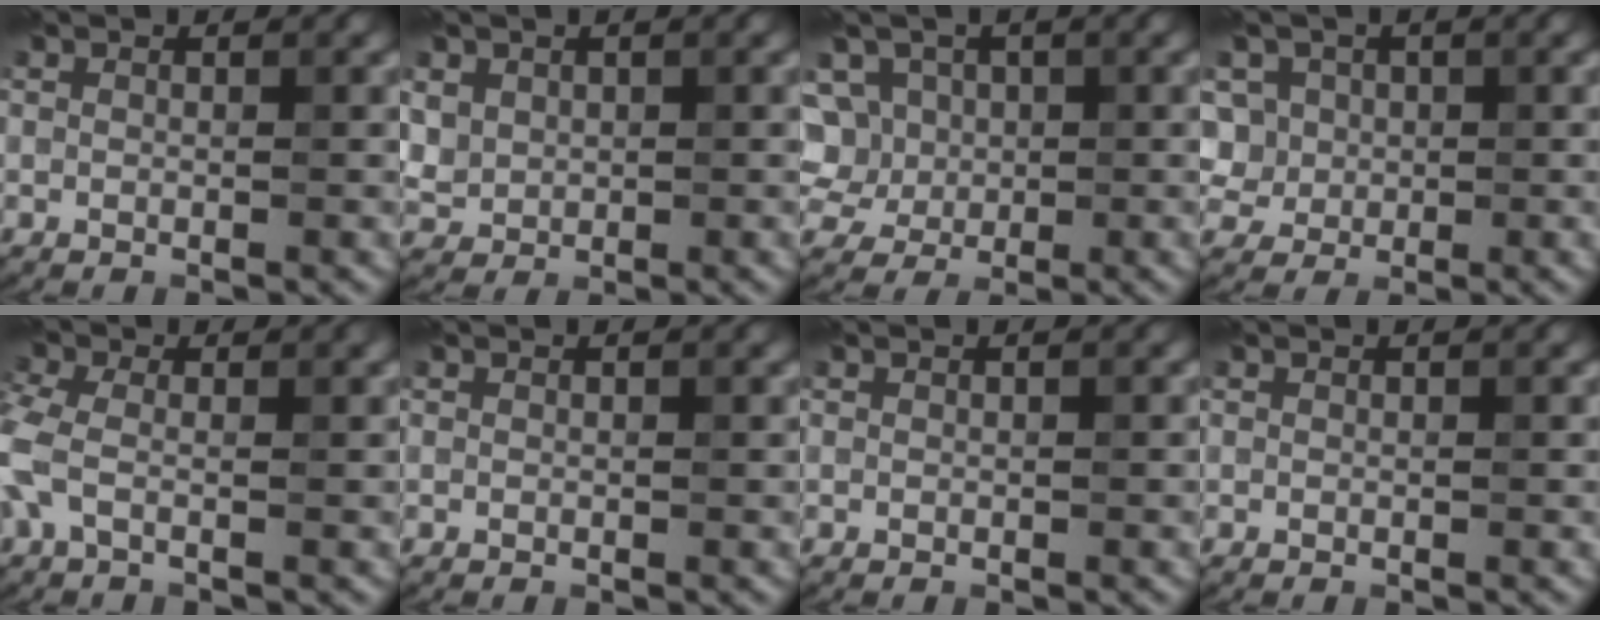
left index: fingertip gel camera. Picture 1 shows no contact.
{"total": 2.3, "force": [1.0, 2.0, 0.4], "torque": [-0.020, -0.004, 0.034]}
{"total": 7.0, "force": [2.5, 5.8, 3.0], "torque": [-0.057, 0.029, 0.025]}
{"total": 5.8, "force": [1.7, 5.1, 2.2], "torque": [-0.051, 0.024, 0.017]}
{"total": 4.1, "force": [-0.5, 1.9, 3.6], "torque": [-0.097, 0.006, -0.022]}
{"total": 0.0}
{"total": 0.0}
{"total": 0.0}